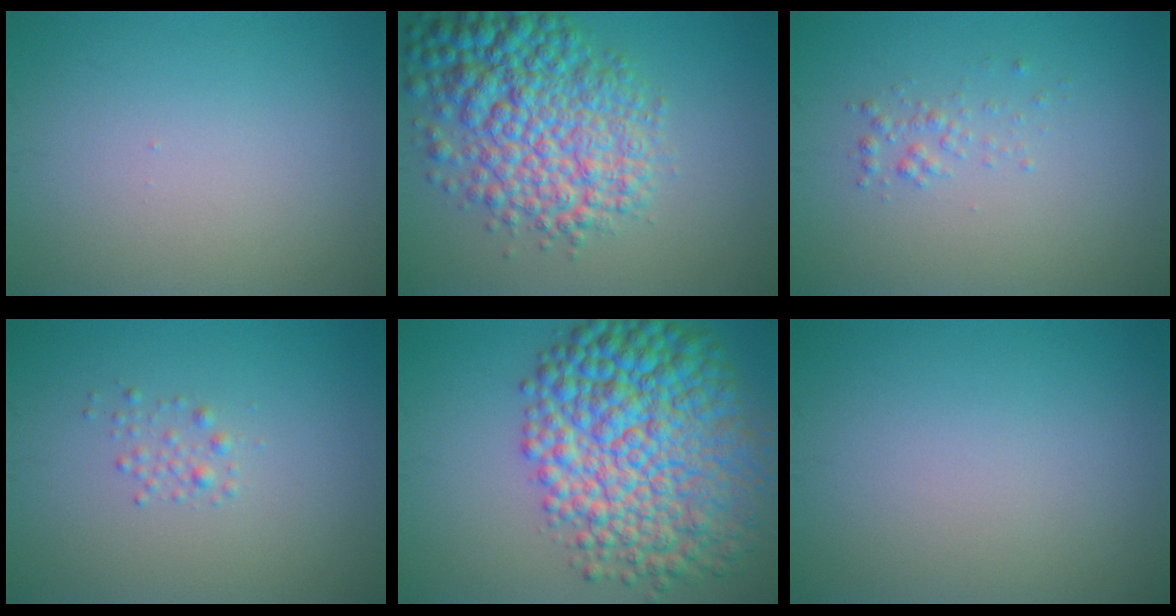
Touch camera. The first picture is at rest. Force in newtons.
{"total": 9.0, "press": 9.0, "slide": 0.2}
{"total": 1.1, "press": 1.1, "slide": 0.1}
{"total": 1.1, "press": 1.1, "slide": 0.1}
{"total": 12.7, "press": 12.7, "slide": 0.2}
{"total": 0.0}